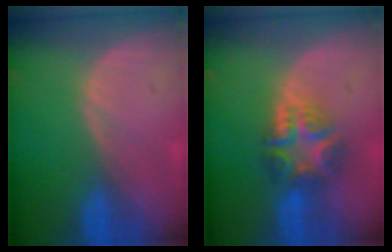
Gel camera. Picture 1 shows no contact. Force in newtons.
{"total": 7.6, "press": 6.5, "slide": 3.8}